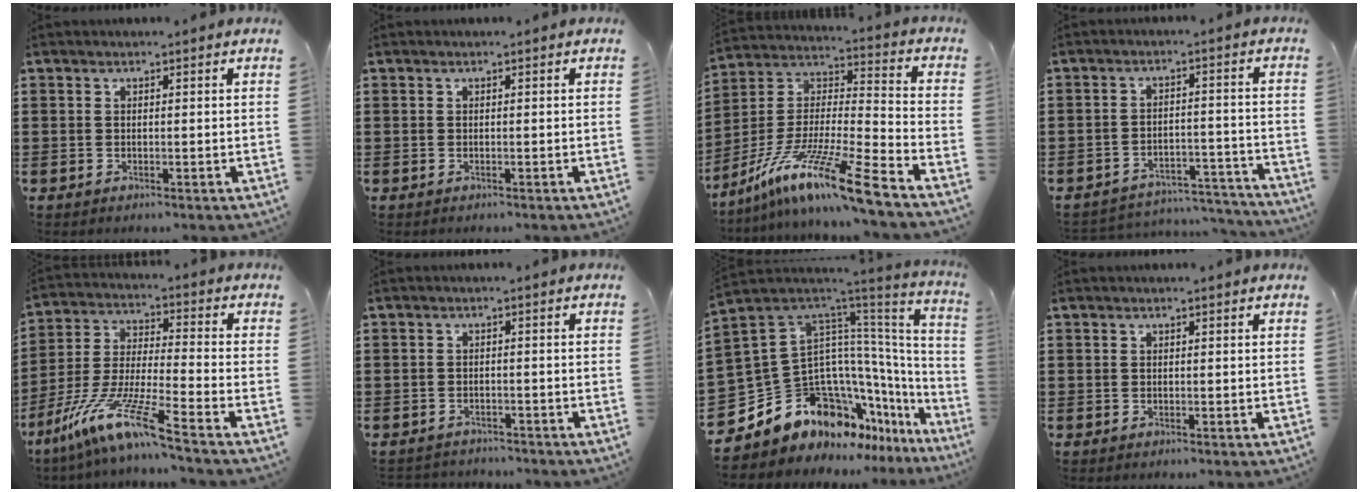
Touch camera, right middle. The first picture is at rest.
{"total": 0.0}
{"total": 14.4, "force": [-10.6, -0.1, 9.8], "torque": [-0.192, 0.001, -0.203]}
{"total": 4.5, "force": [-4.4, 0.9, 0.6], "torque": [-0.019, 0.004, -0.094]}
{"total": 11.7, "force": [-8.7, 0.1, 7.8], "torque": [-0.172, -0.009, -0.178]}
{"total": 2.0, "force": [-2.0, 0.4, -0.4], "torque": [0.001, 0.001, -0.046]}
{"total": 14.4, "force": [-8.3, 10.0, 6.1], "torque": [-0.165, -0.020, -0.126]}
{"total": 0.0}